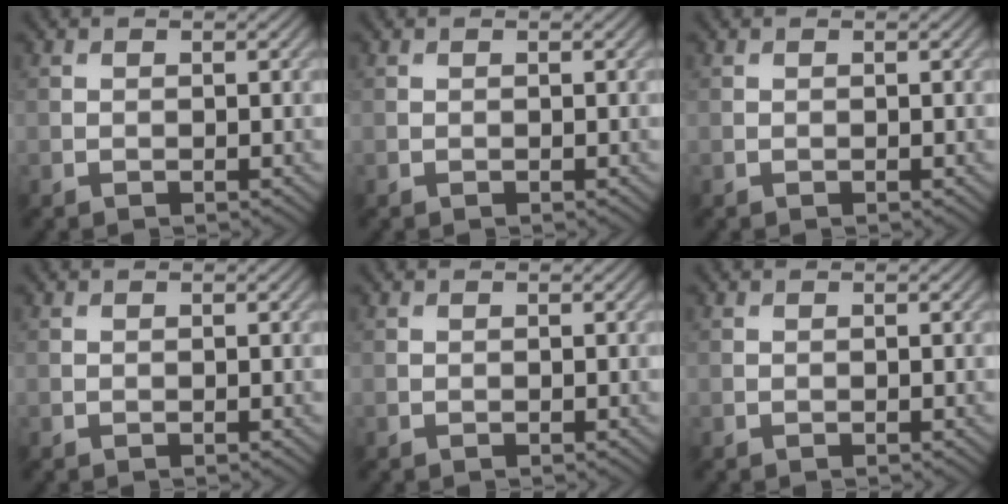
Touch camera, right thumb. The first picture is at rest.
{"total": 0.0}
{"total": 0.0}
{"total": 0.0}
{"total": 0.0}
{"total": 0.0}